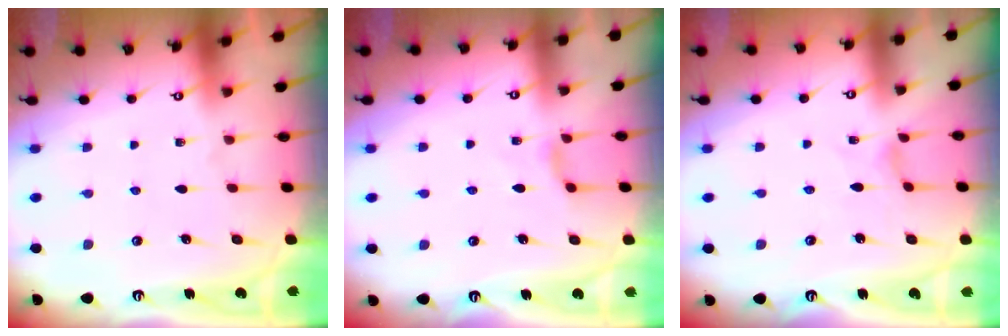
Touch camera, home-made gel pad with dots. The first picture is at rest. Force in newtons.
{"total": 2.9, "press": 2.9, "slide": 0.5}
{"total": 0.0}